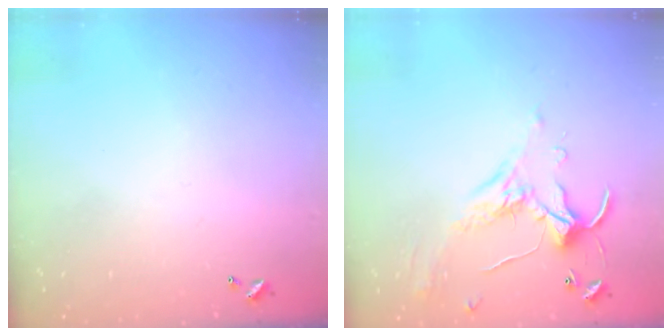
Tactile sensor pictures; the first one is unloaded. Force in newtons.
{"total": 1.2, "press": 0.6, "slide": 1.1}